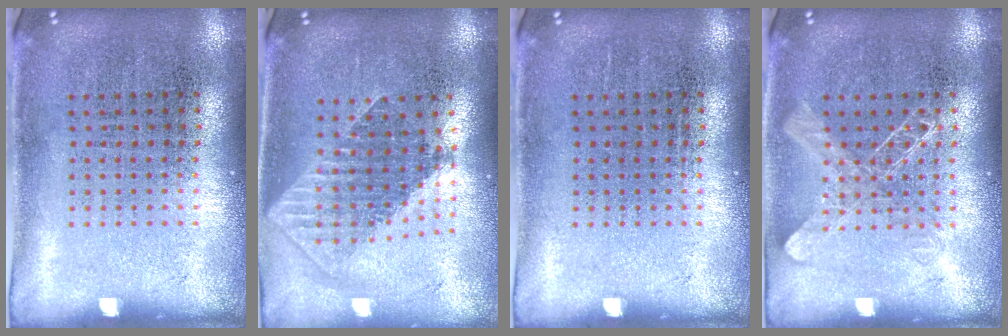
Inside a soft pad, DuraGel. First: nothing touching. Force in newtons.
{"total": 1.8, "press": 1.4, "slide": 1.0}
{"total": 0.0}
{"total": 1.7, "press": 1.7, "slide": 0.4}